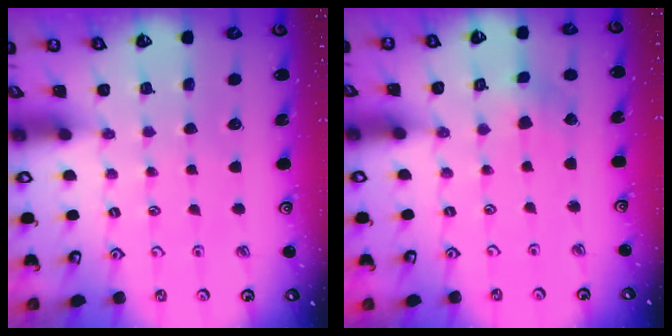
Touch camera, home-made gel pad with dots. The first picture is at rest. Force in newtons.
{"total": 2.5, "press": 2.4, "slide": 0.3}